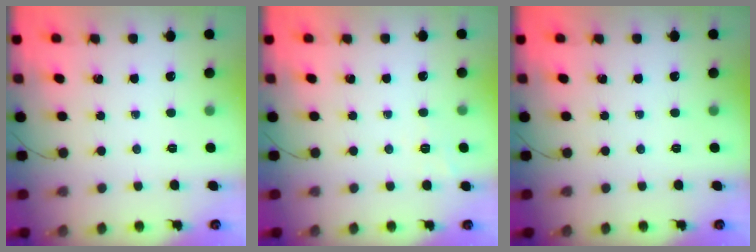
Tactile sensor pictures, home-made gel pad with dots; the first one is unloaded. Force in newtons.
{"total": 2.0, "press": 1.5, "slide": 1.4}
{"total": 0.0}